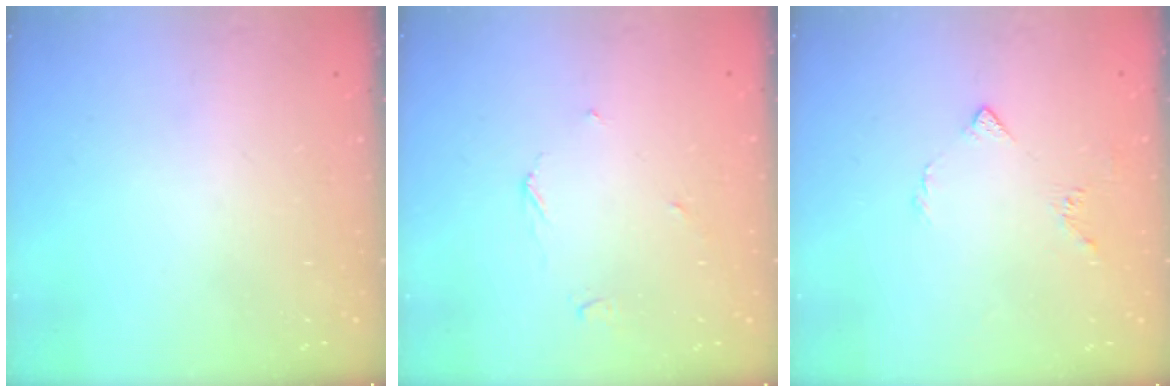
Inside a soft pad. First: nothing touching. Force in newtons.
{"total": 2.8, "press": 2.8, "slide": 0.2}
{"total": 4.2, "press": 4.1, "slide": 1.0}